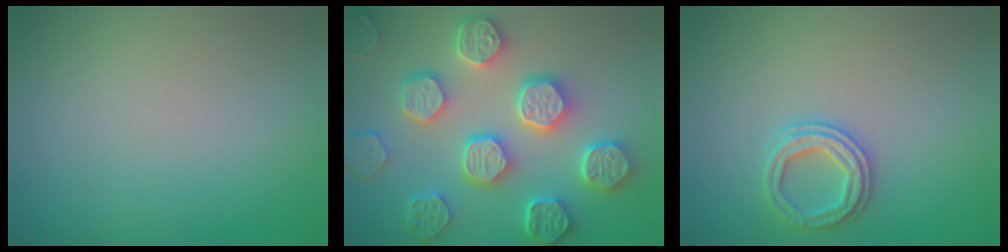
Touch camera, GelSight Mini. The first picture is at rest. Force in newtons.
{"total": 8.0, "press": 6.7, "slide": 4.4}
{"total": 2.4, "press": 2.4, "slide": 0.4}